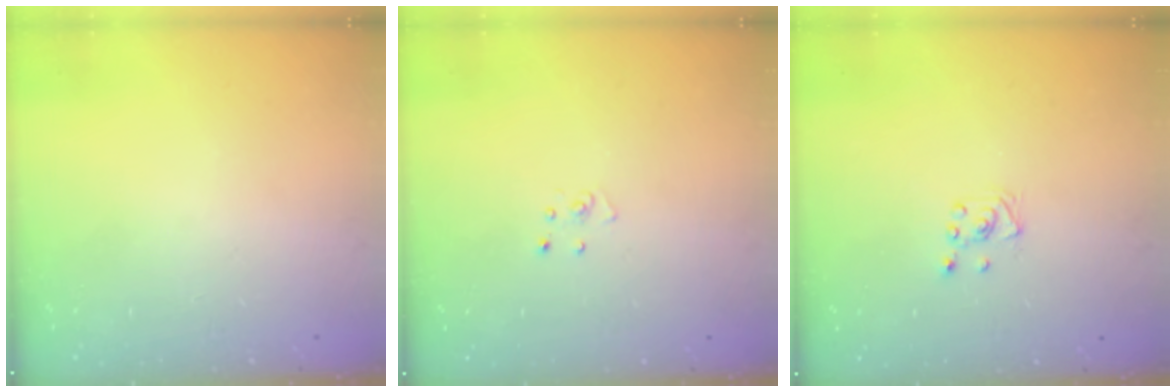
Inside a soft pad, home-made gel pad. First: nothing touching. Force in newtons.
{"total": 2.5, "press": 2.5, "slide": 0.3}
{"total": 3.0, "press": 2.9, "slide": 0.3}